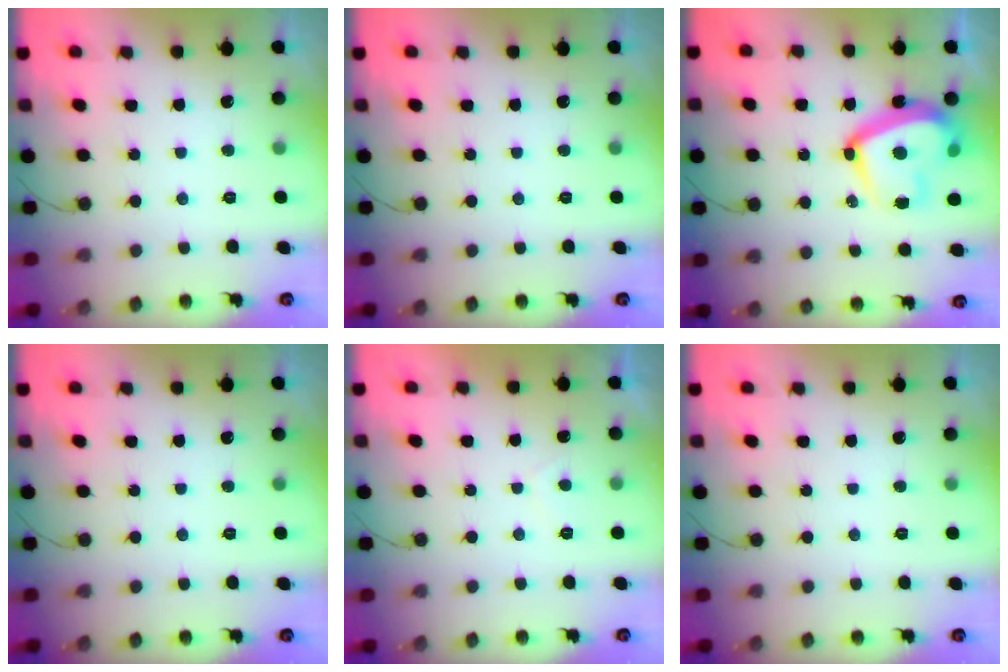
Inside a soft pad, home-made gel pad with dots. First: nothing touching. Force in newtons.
{"total": 0.0}
{"total": 18.5, "press": 18.5, "slide": 1.3}
{"total": 0.0}
{"total": 1.6, "press": 1.6, "slide": 0.5}
{"total": 0.0}